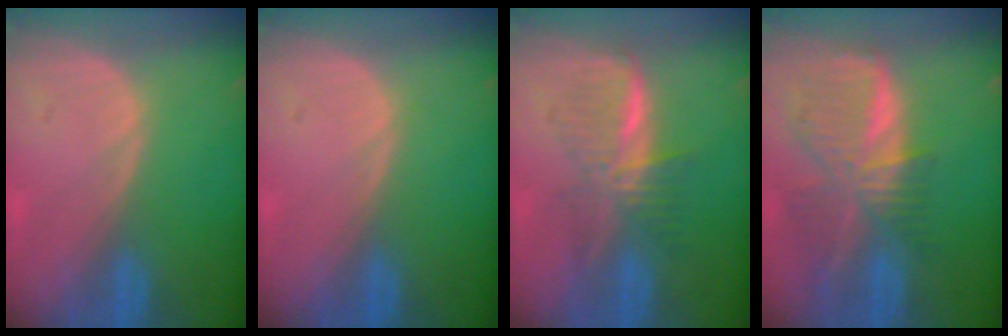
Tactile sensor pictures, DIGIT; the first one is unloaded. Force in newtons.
{"total": 0.0}
{"total": 5.9, "press": 5.8, "slide": 1.1}
{"total": 9.2, "press": 8.0, "slide": 4.5}